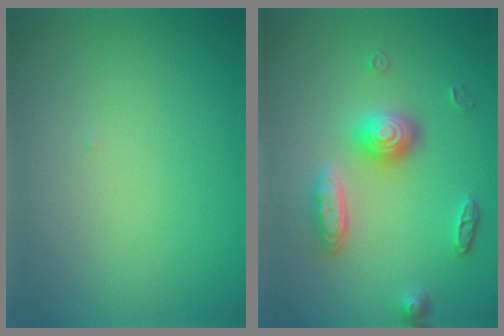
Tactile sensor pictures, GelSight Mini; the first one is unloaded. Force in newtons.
{"total": 4.1, "press": 3.4, "slide": 2.4}